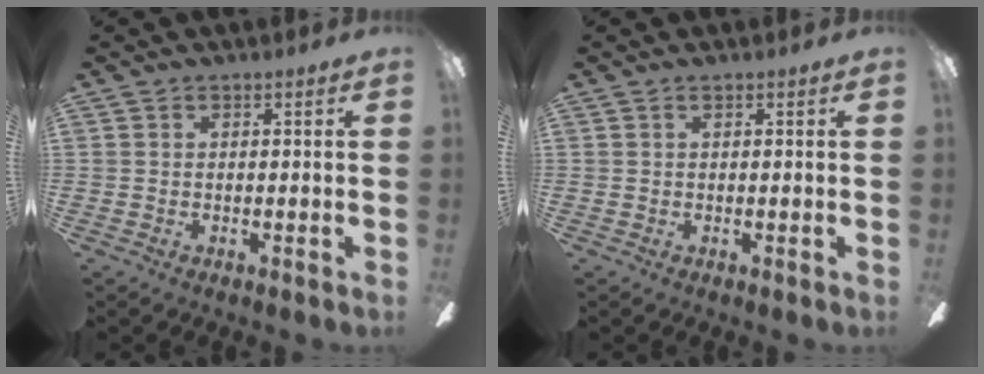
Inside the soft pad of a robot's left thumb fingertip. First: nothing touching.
{"total": 0.0}